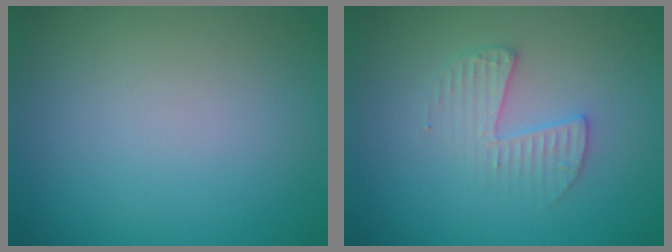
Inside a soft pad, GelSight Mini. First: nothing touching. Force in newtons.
{"total": 2.3, "press": 2.3, "slide": 0.3}